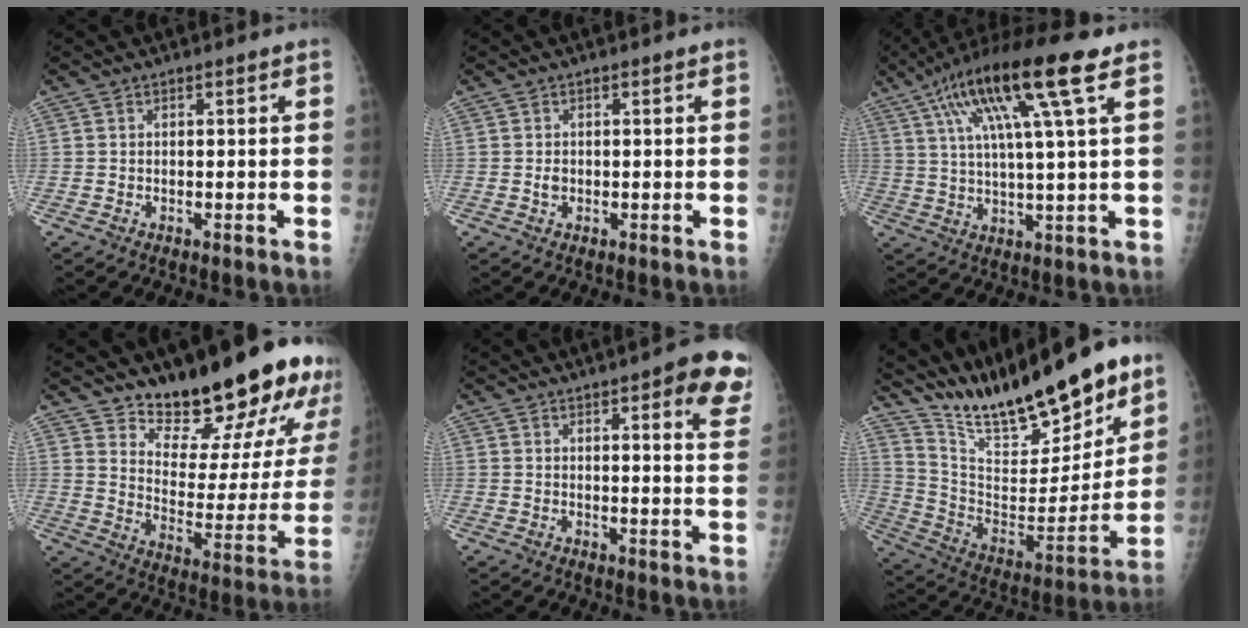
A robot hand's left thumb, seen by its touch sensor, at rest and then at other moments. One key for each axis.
{"total": 1.2, "fx": -0.1, "fy": 1.0, "fz": 0.7, "tx": -0.009, "ty": 0.002, "tz": -0.001}
{"total": 17.2, "fx": 7.6, "fy": 2.0, "fz": 15.3, "tx": -0.284, "ty": 0.003, "tz": 0.126}
{"total": 22.8, "fx": 18.0, "fy": 7.1, "fz": 12.1, "tx": -0.131, "ty": -0.129, "tz": 0.255}
{"total": 10.8, "fx": 6.0, "fy": 2.8, "fz": 8.5, "tx": -0.071, "ty": -0.023, "tz": 0.062}
{"total": 25.6, "fx": 20.0, "fy": 6.2, "fz": 14.7, "tx": -0.201, "ty": -0.092, "tz": 0.344}